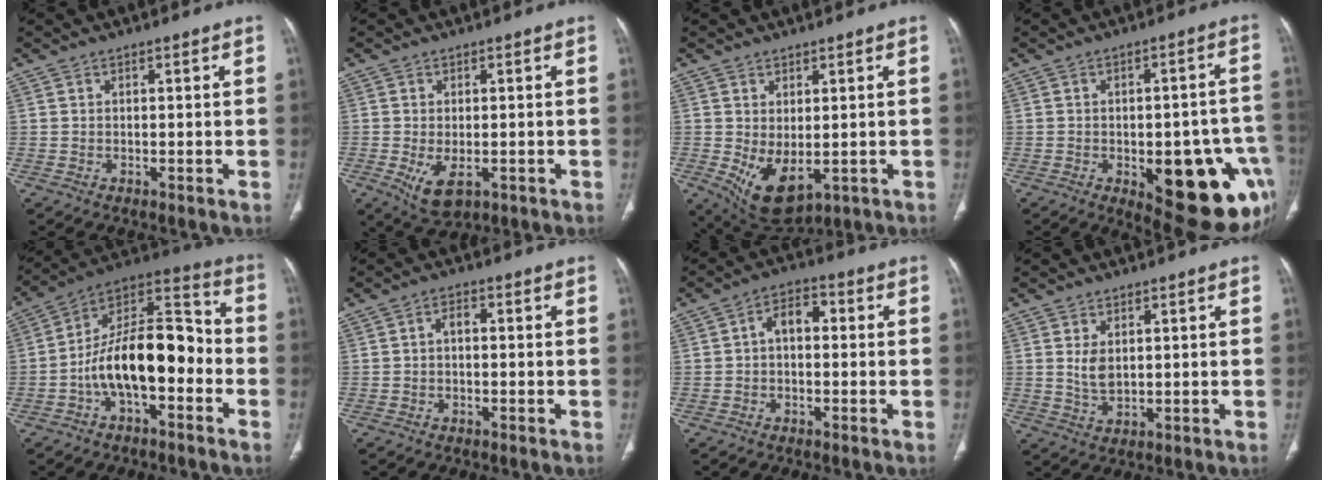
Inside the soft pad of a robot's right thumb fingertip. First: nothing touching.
{"total": 5.8, "force": [-1.8, 3.2, 4.5], "torque": [-0.079, -0.009, -0.019]}
{"total": 8.6, "force": [-1.4, 4.6, 7.1], "torque": [-0.112, -0.011, 0.002]}
{"total": 20.3, "force": [-7.0, 8.6, 17.0], "torque": [-0.146, 0.023, -0.067]}
{"total": 17.8, "force": [-4.5, 8.6, 14.9], "torque": [-0.228, 0.070, -0.082]}
{"total": 2.0, "force": [-0.2, 1.2, 1.6], "torque": [-0.020, 0.010, -0.009]}
{"total": 5.1, "force": [0.0, 3.3, 3.9], "torque": [-0.050, 0.021, -0.012]}
{"total": 3.8, "force": [0.9, 2.2, 2.9], "torque": [-0.052, -0.011, 0.026]}